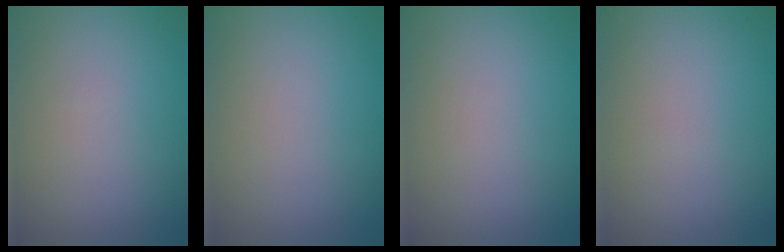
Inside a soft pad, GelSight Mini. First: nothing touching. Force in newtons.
{"total": 0.0}
{"total": 0.0}
{"total": 0.0}